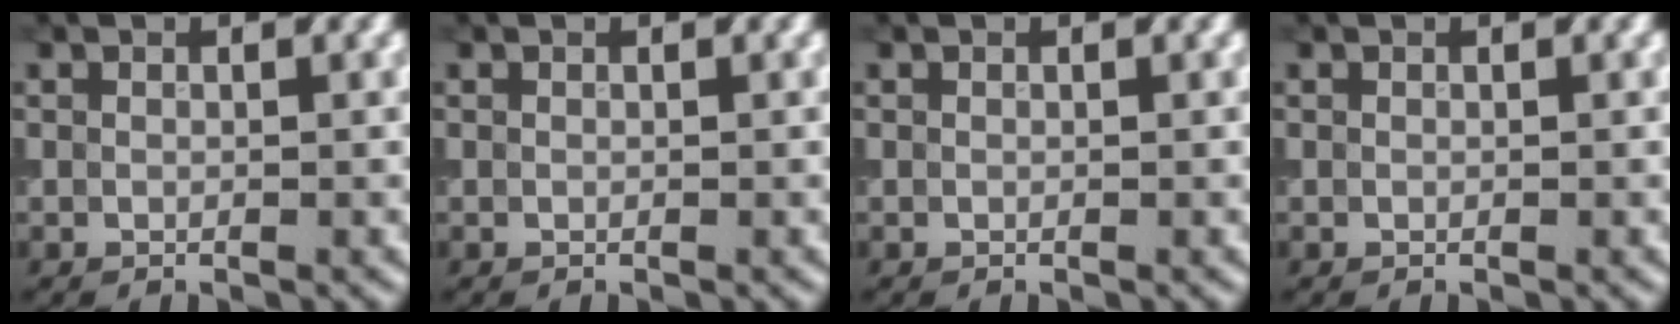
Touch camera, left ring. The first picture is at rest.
{"total": 0.0}
{"total": 0.0}
{"total": 0.0}